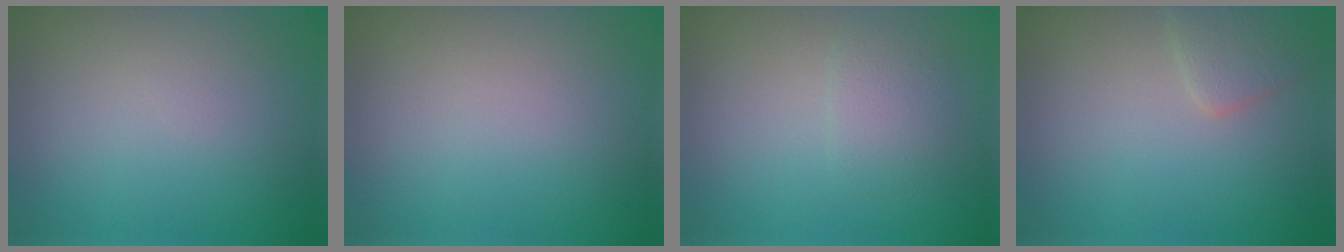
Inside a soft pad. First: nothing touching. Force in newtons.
{"total": 0.0}
{"total": 1.8, "press": 1.8, "slide": 0.1}
{"total": 2.1, "press": 2.1, "slide": 0.1}